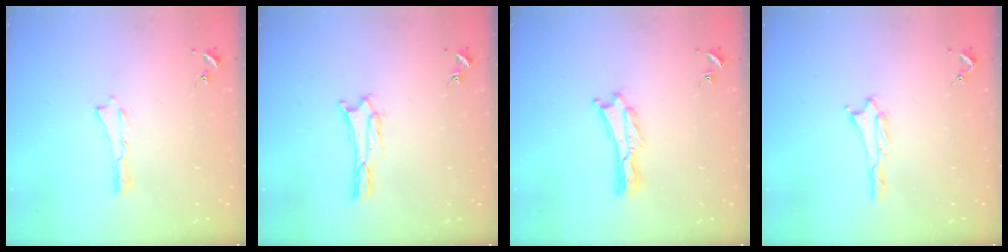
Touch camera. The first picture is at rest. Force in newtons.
{"total": 1.7, "press": 1.7, "slide": 0.3}
{"total": 0.7, "press": 0.7, "slide": 0.2}
{"total": 1.2, "press": 1.2, "slide": 0.1}